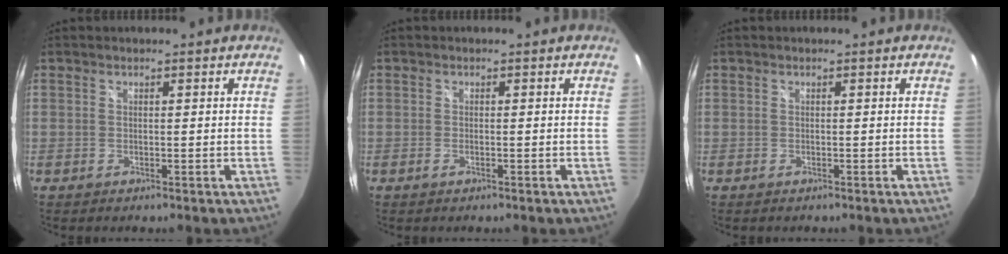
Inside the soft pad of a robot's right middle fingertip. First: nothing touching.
{"total": 0.8, "force": [-0.5, 0.3, 0.5], "torque": [-0.010, -0.001, -0.011]}
{"total": 0.0}